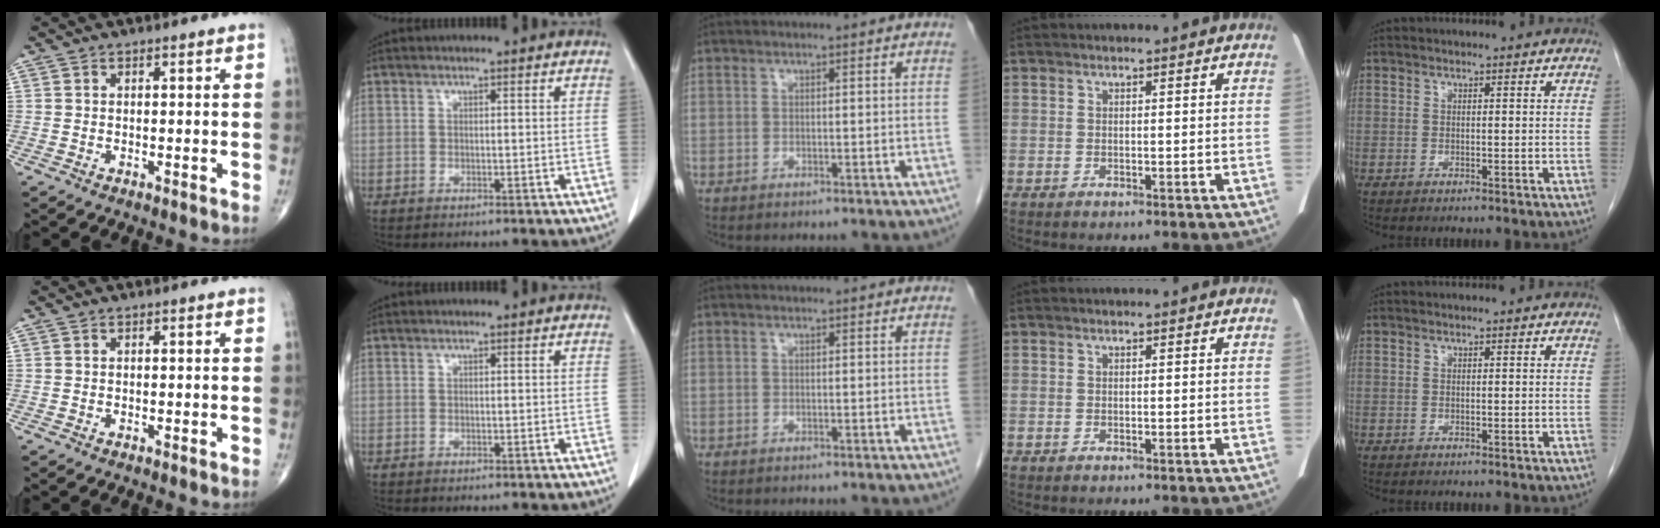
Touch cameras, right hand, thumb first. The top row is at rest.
{}